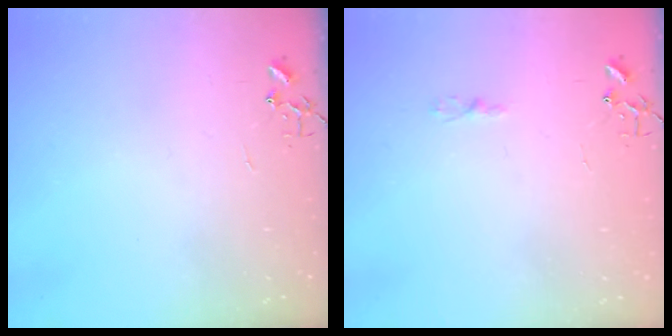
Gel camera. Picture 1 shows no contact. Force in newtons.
{"total": 3.1, "press": 3.1, "slide": 0.3}